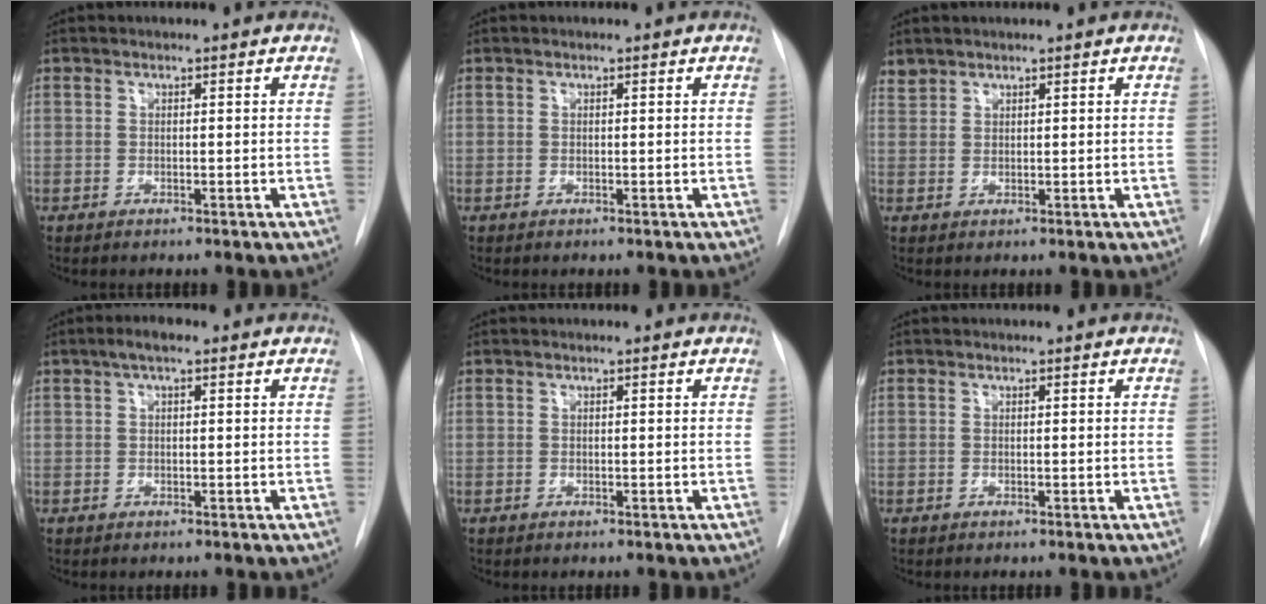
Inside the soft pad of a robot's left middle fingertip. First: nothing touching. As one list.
[{"total": 0.0}, {"total": 1.4, "force": [1.4, 0.4, -0.2], "torque": [0.003, 0.008, 0.030]}, {"total": 2.8, "force": [1.5, 0.8, 2.2], "torque": [-0.042, 0.017, 0.023]}, {"total": 0.0}, {"total": 0.0}]